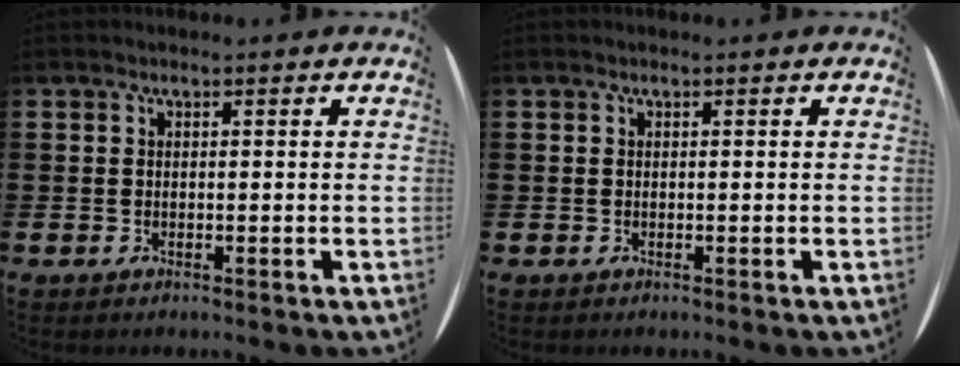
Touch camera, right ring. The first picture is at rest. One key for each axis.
{"total": 0.0}